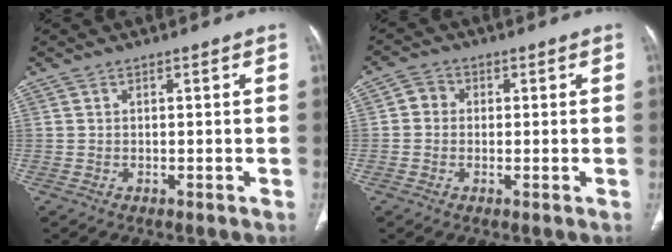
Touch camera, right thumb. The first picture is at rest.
{"total": 3.1, "force": [0.3, 2.9, 1.2], "torque": [-0.005, 0.008, 0.000]}